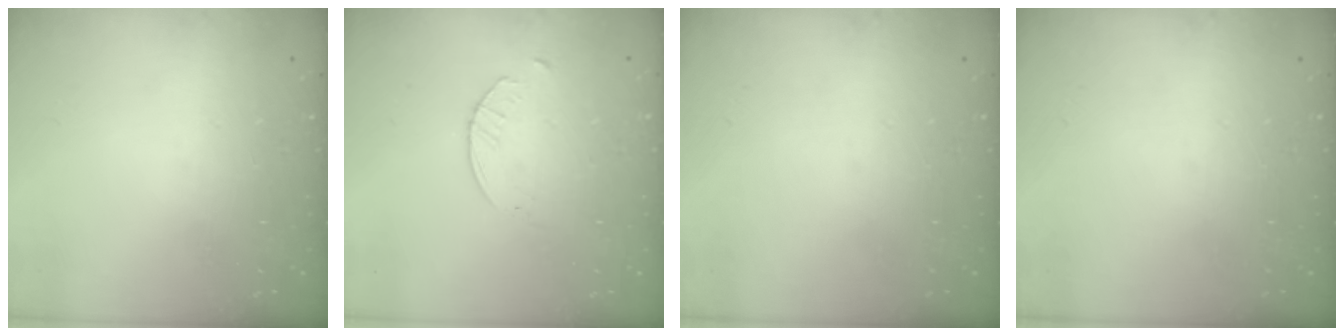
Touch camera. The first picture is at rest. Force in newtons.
{"total": 2.0, "press": 2.0, "slide": 0.3}
{"total": 0.0}
{"total": 0.0}